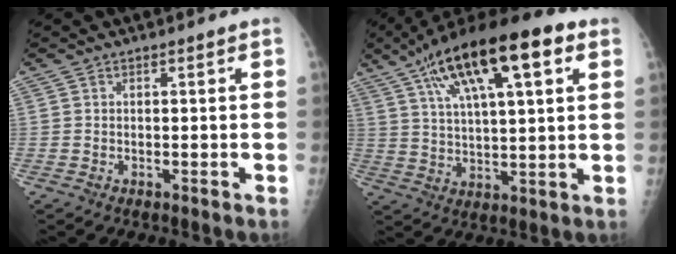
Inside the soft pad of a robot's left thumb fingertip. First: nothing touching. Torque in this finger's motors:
{"motor_torque": [0.46, 0.55, 1.64, -1.12, 0.24]}